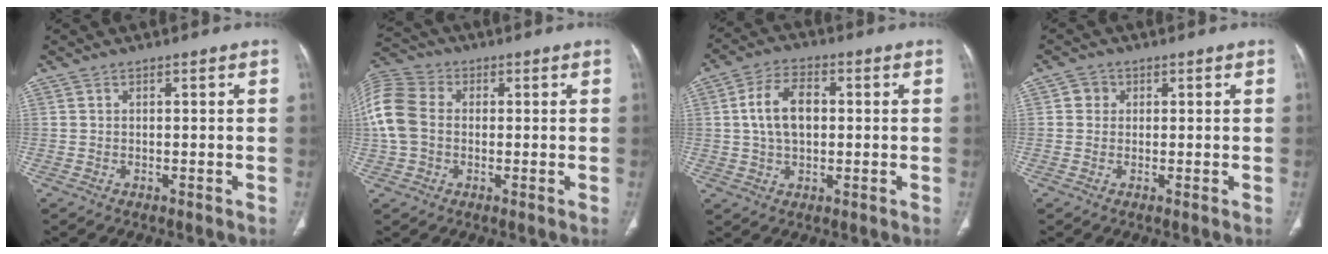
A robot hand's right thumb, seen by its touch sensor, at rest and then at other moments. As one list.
[{"total": 11.3, "force": [0.2, 8.7, 7.1], "torque": [-0.160, 0.027, -0.003]}, {"total": 9.0, "force": [0.9, 5.6, 7.0], "torque": [-0.116, 0.013, 0.015]}, {"total": 2.1, "force": [0.4, 1.9, 0.6], "torque": [0.003, 0.003, 0.001]}]